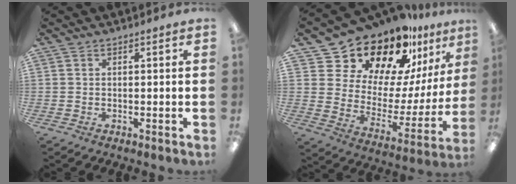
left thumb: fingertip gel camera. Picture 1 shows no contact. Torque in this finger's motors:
{"motor_torque": [0.66, 1.04, 1.33, -1.44, 0.12]}